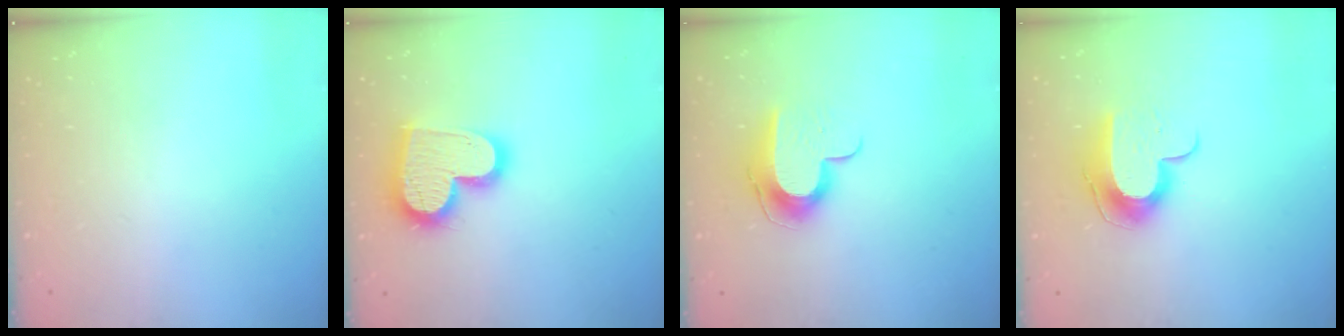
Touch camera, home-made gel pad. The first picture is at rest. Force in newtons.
{"total": 16.7, "press": 16.7, "slide": 1.1}
{"total": 10.2, "press": 10.2, "slide": 0.6}
{"total": 11.5, "press": 11.4, "slide": 0.9}